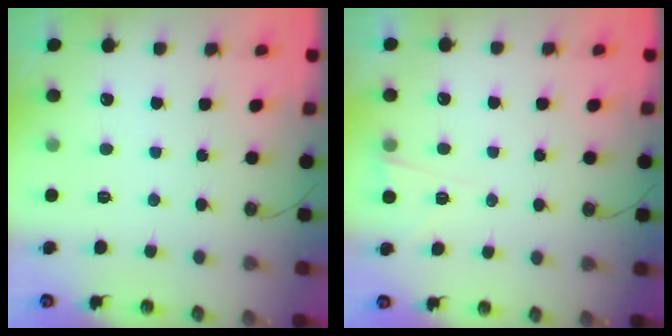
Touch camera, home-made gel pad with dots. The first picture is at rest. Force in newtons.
{"total": 2.7, "press": 2.3, "slide": 1.5}